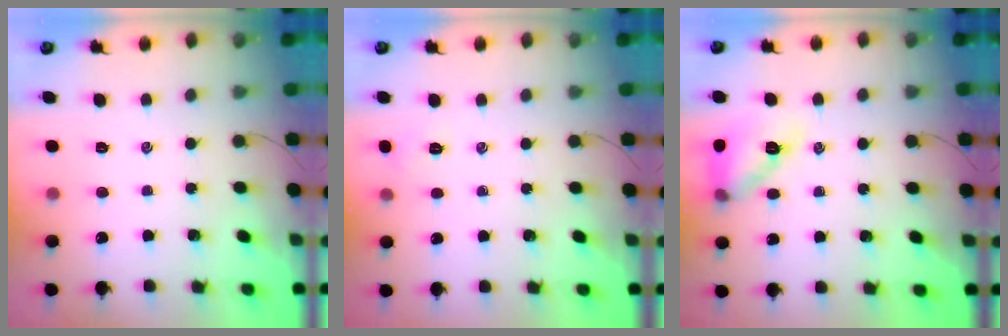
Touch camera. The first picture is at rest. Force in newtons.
{"total": 4.0, "press": 3.9, "slide": 1.2}
{"total": 12.4, "press": 12.0, "slide": 3.1}